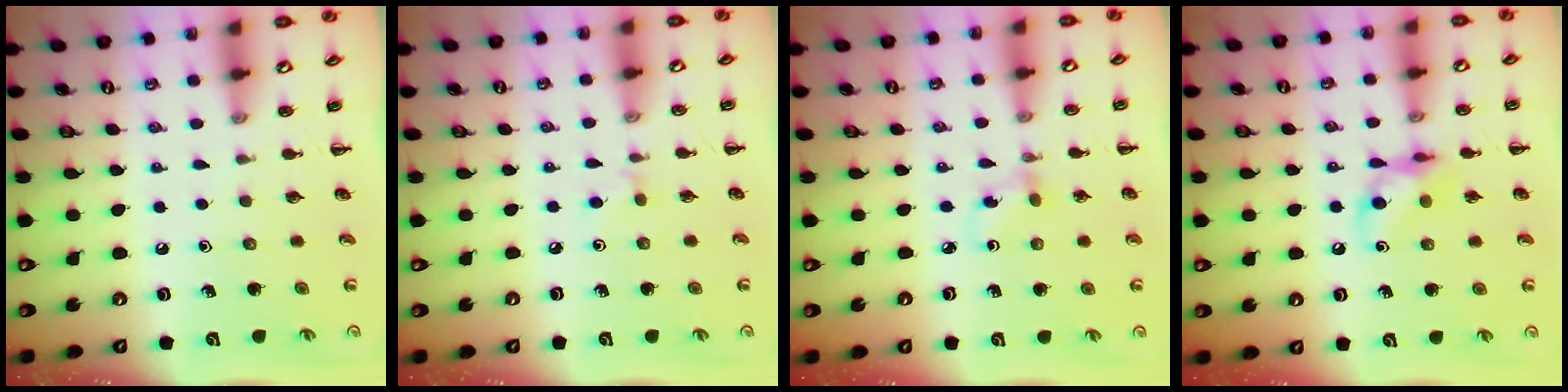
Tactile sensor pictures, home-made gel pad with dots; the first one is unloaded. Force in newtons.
{"total": 3.2, "press": 3.0, "slide": 1.3}
{"total": 3.0, "press": 2.8, "slide": 1.2}
{"total": 10.0, "press": 10.0, "slide": 1.1}